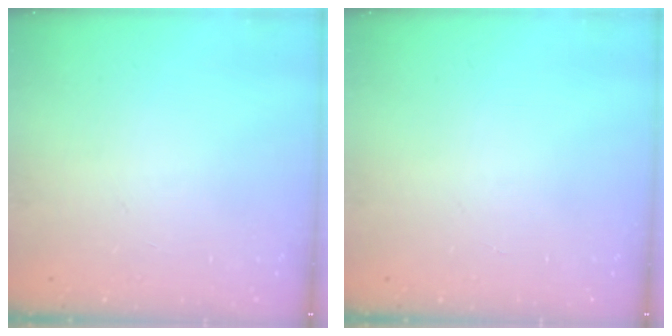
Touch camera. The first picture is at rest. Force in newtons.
{"total": 0.0}